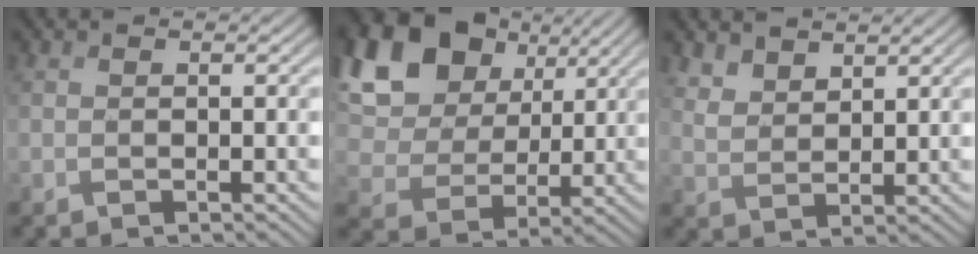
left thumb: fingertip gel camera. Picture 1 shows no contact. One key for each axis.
{"total": 21.1, "fx": 9.8, "fy": 15.6, "fz": 10.3, "tx": -0.301, "ty": 0.058, "tz": 0.201}
{"total": 4.2, "fx": 3.4, "fy": 1.9, "fz": 1.7, "tx": -0.043, "ty": -0.002, "tz": 0.077}